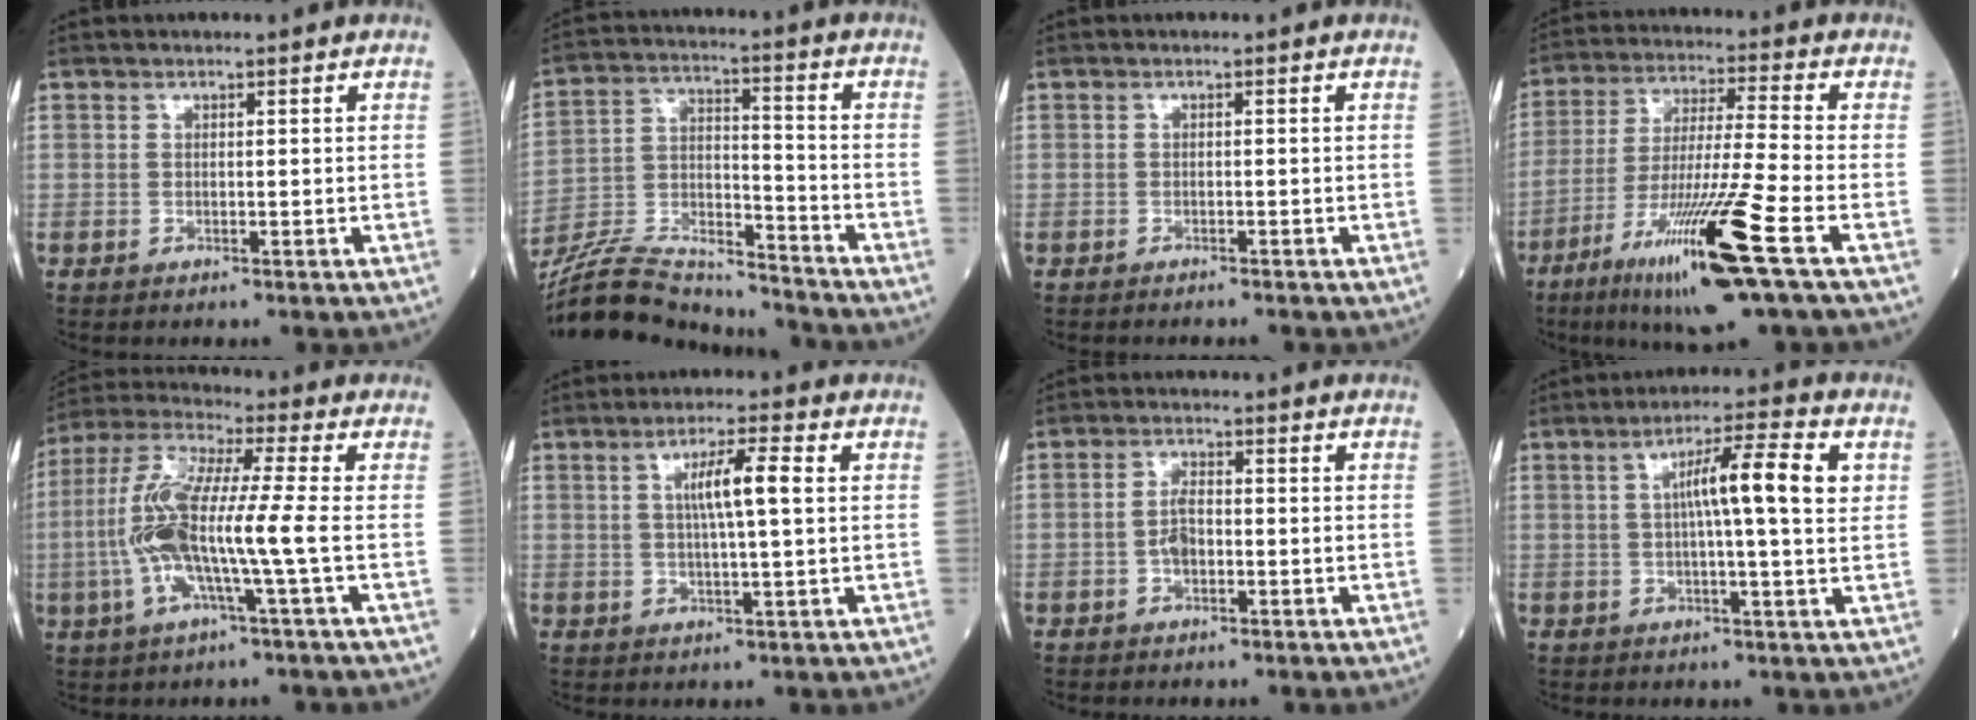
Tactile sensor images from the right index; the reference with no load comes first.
{"total": 17.2, "force": [-16.4, 2.0, 4.7], "torque": [-0.099, 0.016, -0.286]}
{"total": 1.4, "force": [-1.4, -0.1, 0.3], "torque": [-0.005, -0.002, -0.017]}
{"total": 16.5, "force": [-8.0, -0.7, 14.4], "torque": [-0.291, -0.039, -0.147]}
{"total": 13.2, "force": [-2.2, 0.7, 13.0], "torque": [-0.279, 0.011, -0.050]}
{"total": 6.3, "force": [1.3, 0.1, 6.1], "torque": [-0.108, 0.005, 0.021]}
{"total": 3.1, "force": [-0.8, 1.4, 2.7], "torque": [-0.057, 0.006, -0.016]}
{"total": 9.4, "force": [2.0, 0.2, 9.2], "torque": [-0.148, 0.015, 0.026]}